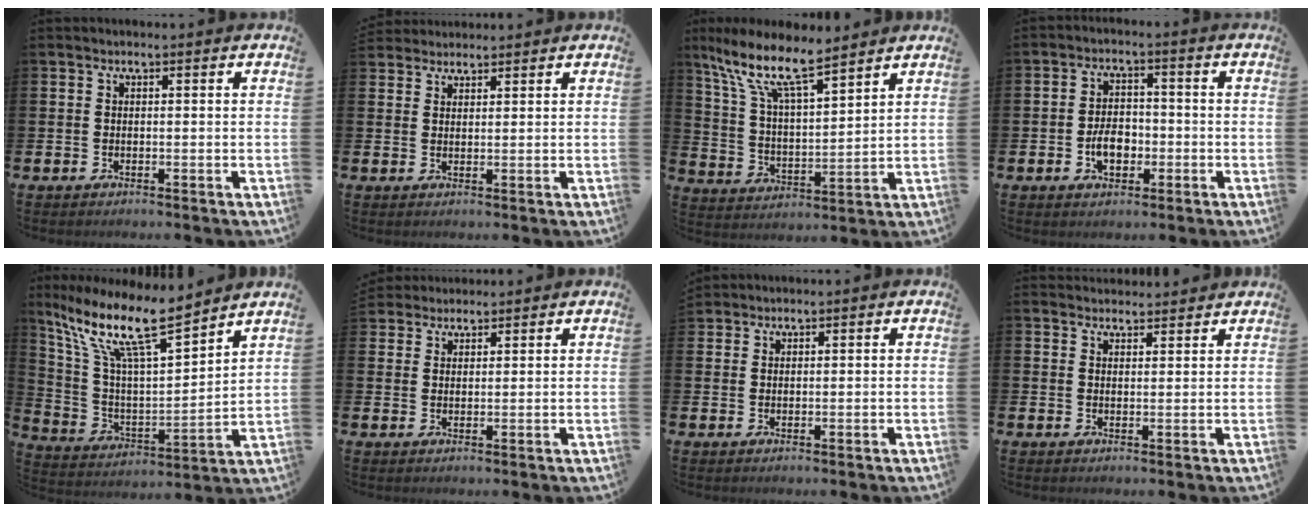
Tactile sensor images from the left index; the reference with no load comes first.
{"total": 2.4, "force": [2.3, 0.7, -0.3], "torque": [0.001, -0.006, 0.045]}
{"total": 10.9, "force": [8.8, 2.7, 5.8], "torque": [-0.141, -0.041, 0.152]}
{"total": 4.3, "force": [-1.2, 2.8, 3.0], "torque": [-0.045, 0.002, -0.026]}
{"total": 13.3, "force": [10.1, 2.5, 8.2], "torque": [-0.196, -0.054, 0.172]}
{"total": 3.1, "force": [3.0, 0.8, -0.4], "torque": [0.000, -0.008, 0.057]}
{"total": 1.7, "force": [1.6, 0.5, -0.1], "torque": [0.008, -0.002, 0.031]}
{"total": 2.9, "force": [2.8, 0.6, -0.2], "torque": [0.002, -0.014, 0.052]}